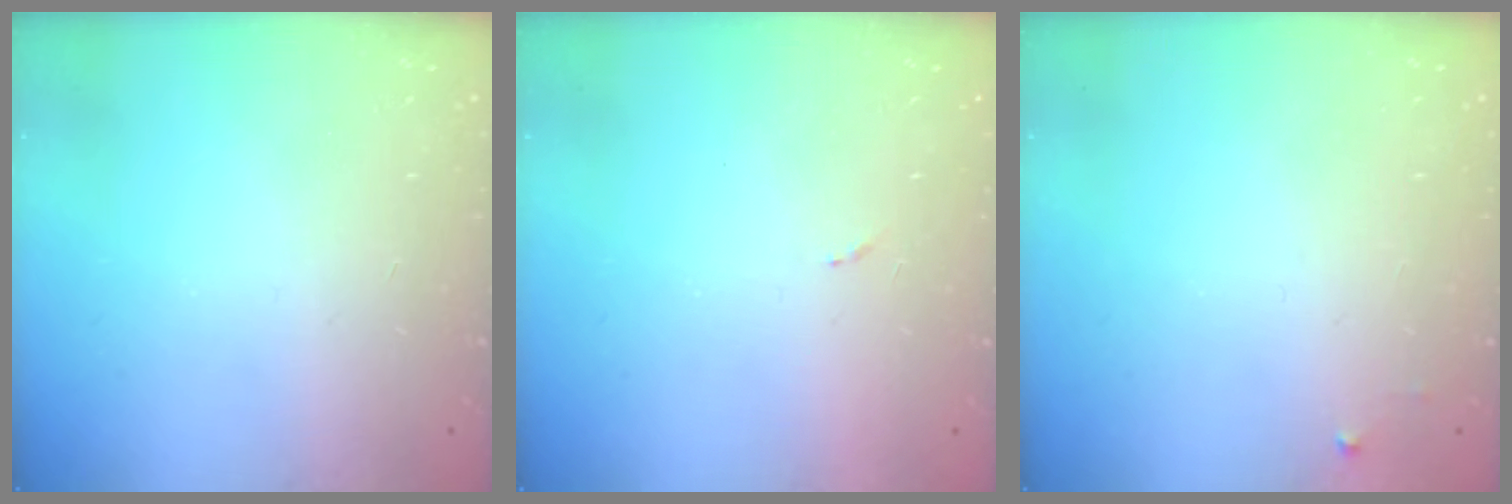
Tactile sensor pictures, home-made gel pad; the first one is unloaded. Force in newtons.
{"total": 4.2, "press": 4.1, "slide": 0.7}
{"total": 2.5, "press": 2.5, "slide": 0.4}